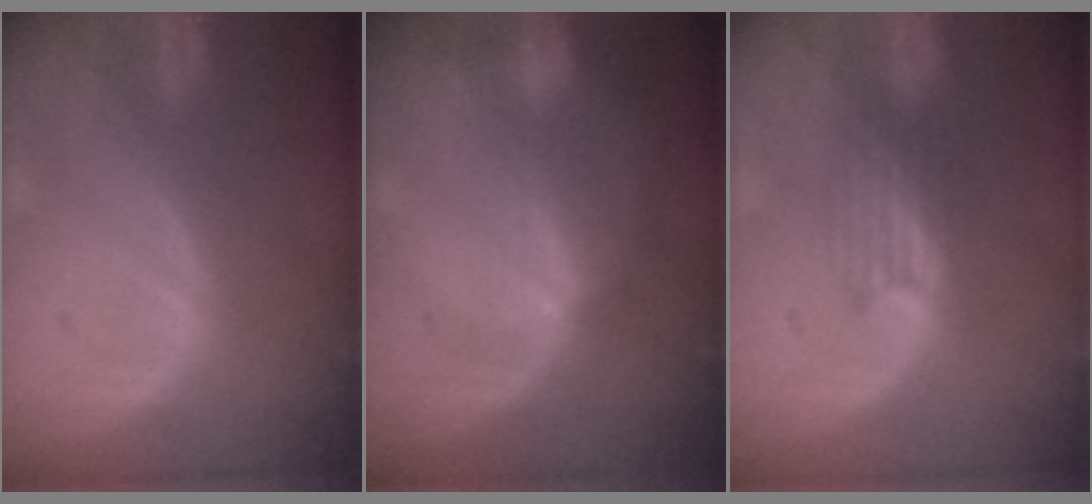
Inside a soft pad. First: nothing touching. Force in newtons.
{"total": 3.0, "press": 2.8, "slide": 1.1}
{"total": 3.3, "press": 2.9, "slide": 1.5}